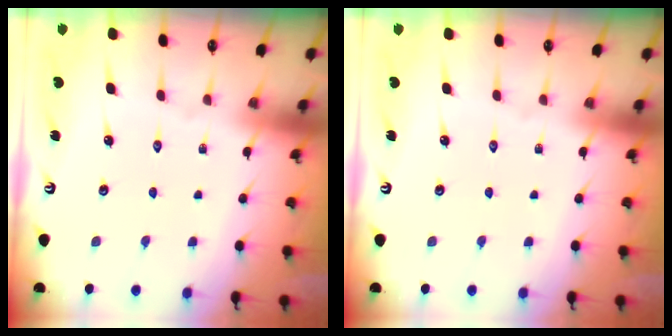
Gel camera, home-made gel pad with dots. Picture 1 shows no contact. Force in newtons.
{"total": 0.0}